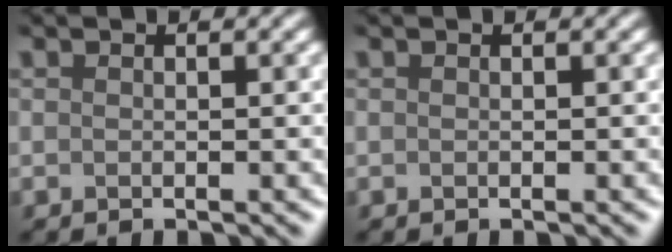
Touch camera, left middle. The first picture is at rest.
{"total": 0.0}